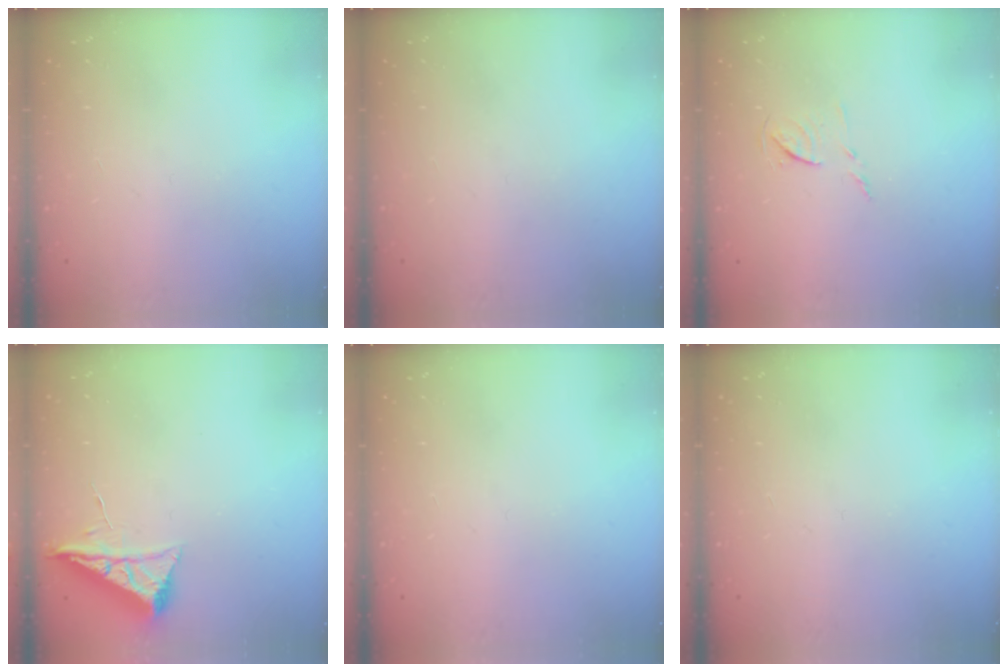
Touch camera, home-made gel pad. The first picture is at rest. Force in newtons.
{"total": 0.0}
{"total": 7.3, "press": 7.3, "slide": 0.5}
{"total": 6.5, "press": 6.5, "slide": 0.8}
{"total": 0.0}
{"total": 0.0}